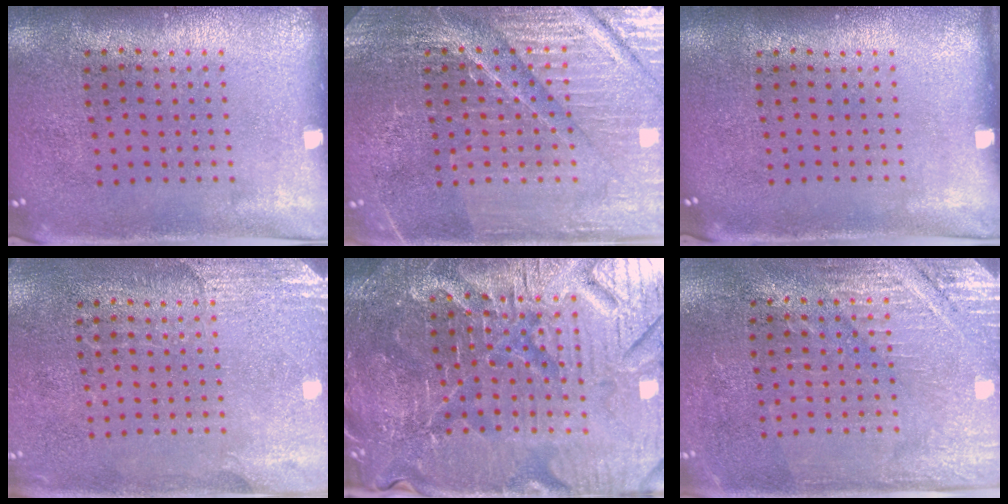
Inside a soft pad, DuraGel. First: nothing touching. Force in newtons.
{"total": 4.9, "press": 4.6, "slide": 1.5}
{"total": 0.0}
{"total": 2.7, "press": 2.4, "slide": 1.2}
{"total": 5.6, "press": 5.3, "slide": 1.7}
{"total": 2.9, "press": 2.9, "slide": 0.4}